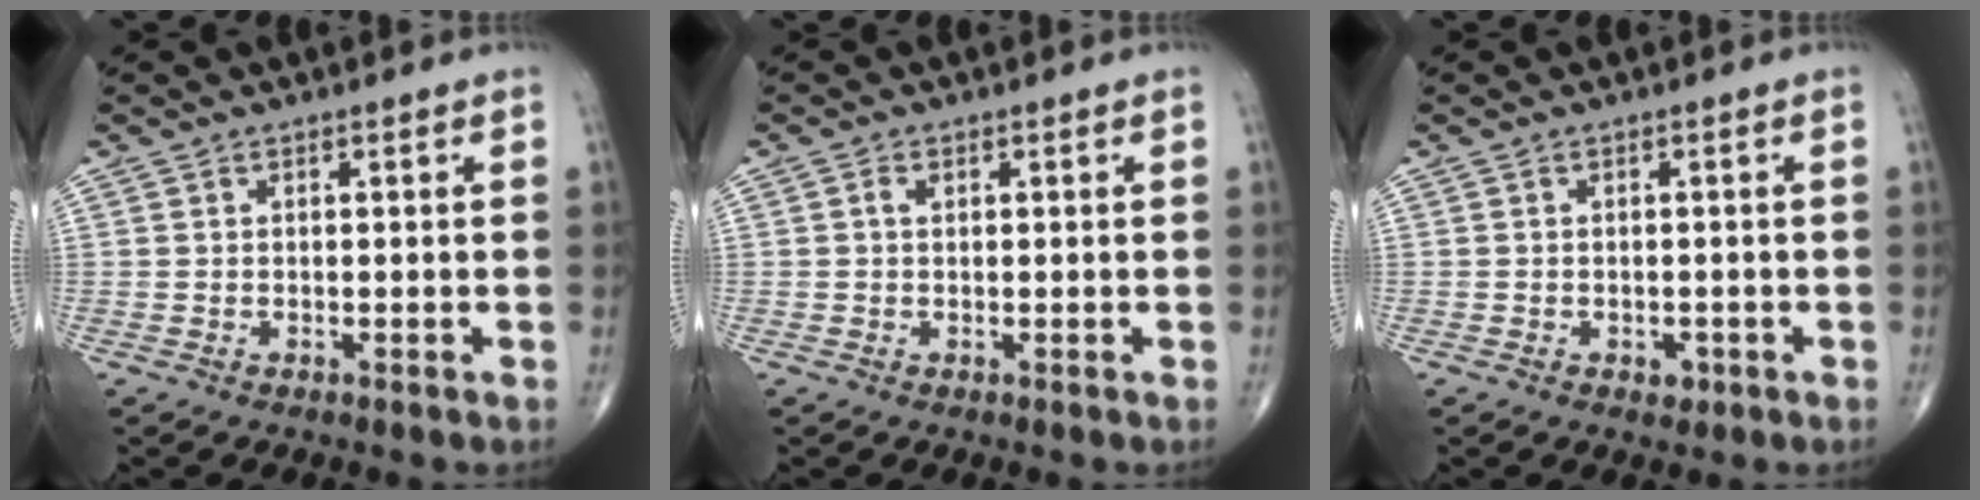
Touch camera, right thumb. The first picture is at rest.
{"total": 1.1, "force": [0.2, 0.7, 0.7], "torque": [-0.012, 0.003, 0.003]}
{"total": 1.5, "force": [-0.7, 1.1, 0.8], "torque": [-0.007, 0.001, -0.006]}